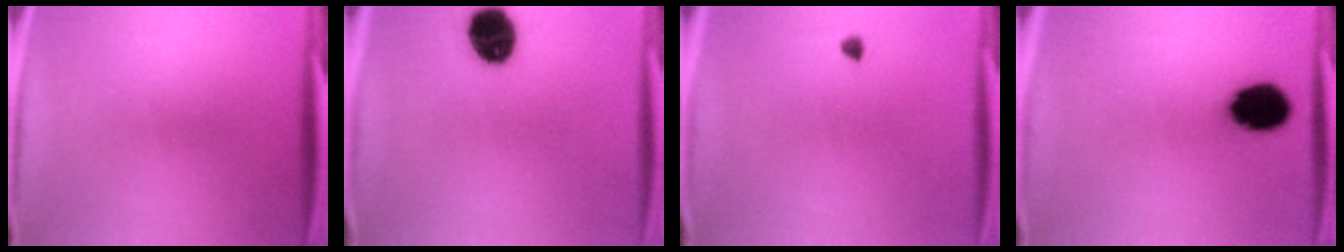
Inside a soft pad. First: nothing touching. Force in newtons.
{"total": 11.6}
{"total": 1.0}
{"total": 11.7}